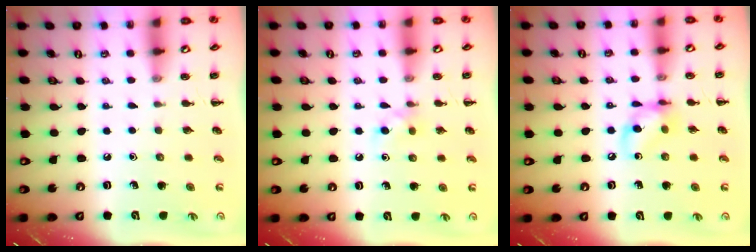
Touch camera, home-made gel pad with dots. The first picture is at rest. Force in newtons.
{"total": 4.6, "press": 4.3, "slide": 1.7}
{"total": 9.1, "press": 9.1, "slide": 0.9}